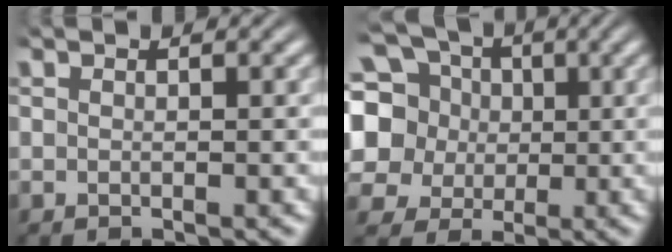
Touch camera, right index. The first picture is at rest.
{"total": 15.1, "force": [3.0, 13.0, 7.1], "torque": [-0.164, -0.028, 0.043]}